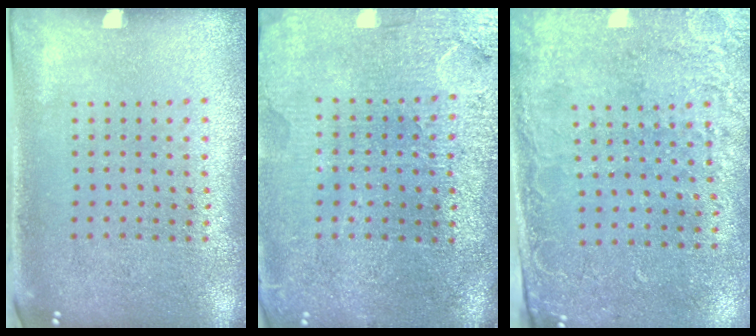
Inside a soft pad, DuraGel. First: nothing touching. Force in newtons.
{"total": 3.6, "press": 3.4, "slide": 1.4}
{"total": 2.6, "press": 2.1, "slide": 1.5}